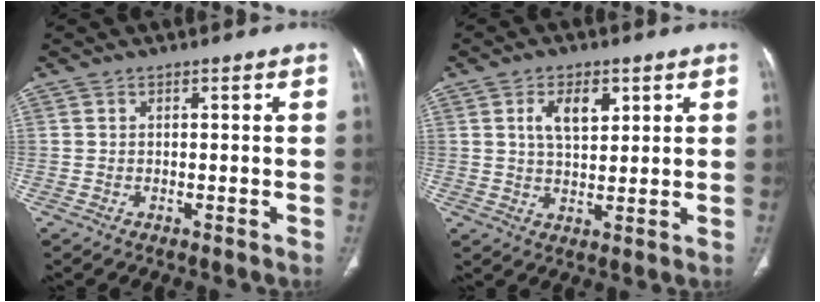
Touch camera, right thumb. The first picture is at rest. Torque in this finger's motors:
{"motor_torque": [-0.03, 0.04, 0.42, 0.33, 0.02]}